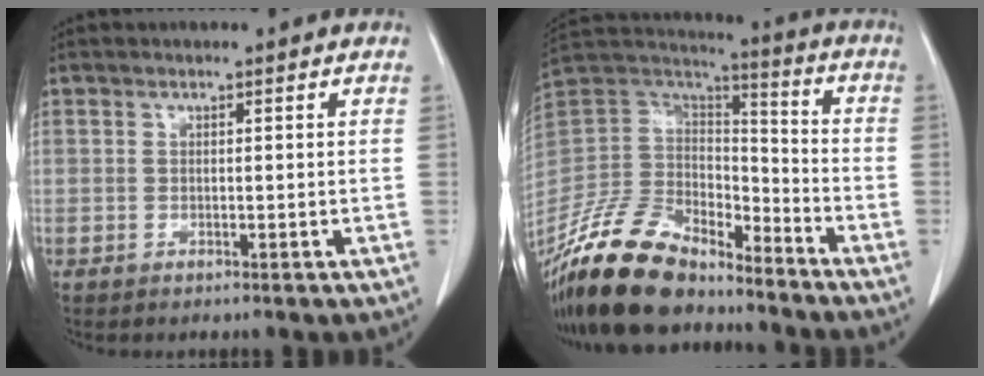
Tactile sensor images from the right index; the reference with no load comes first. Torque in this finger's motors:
{"motor_torque": [0.91, -1.23, -0.25, -0.21]}